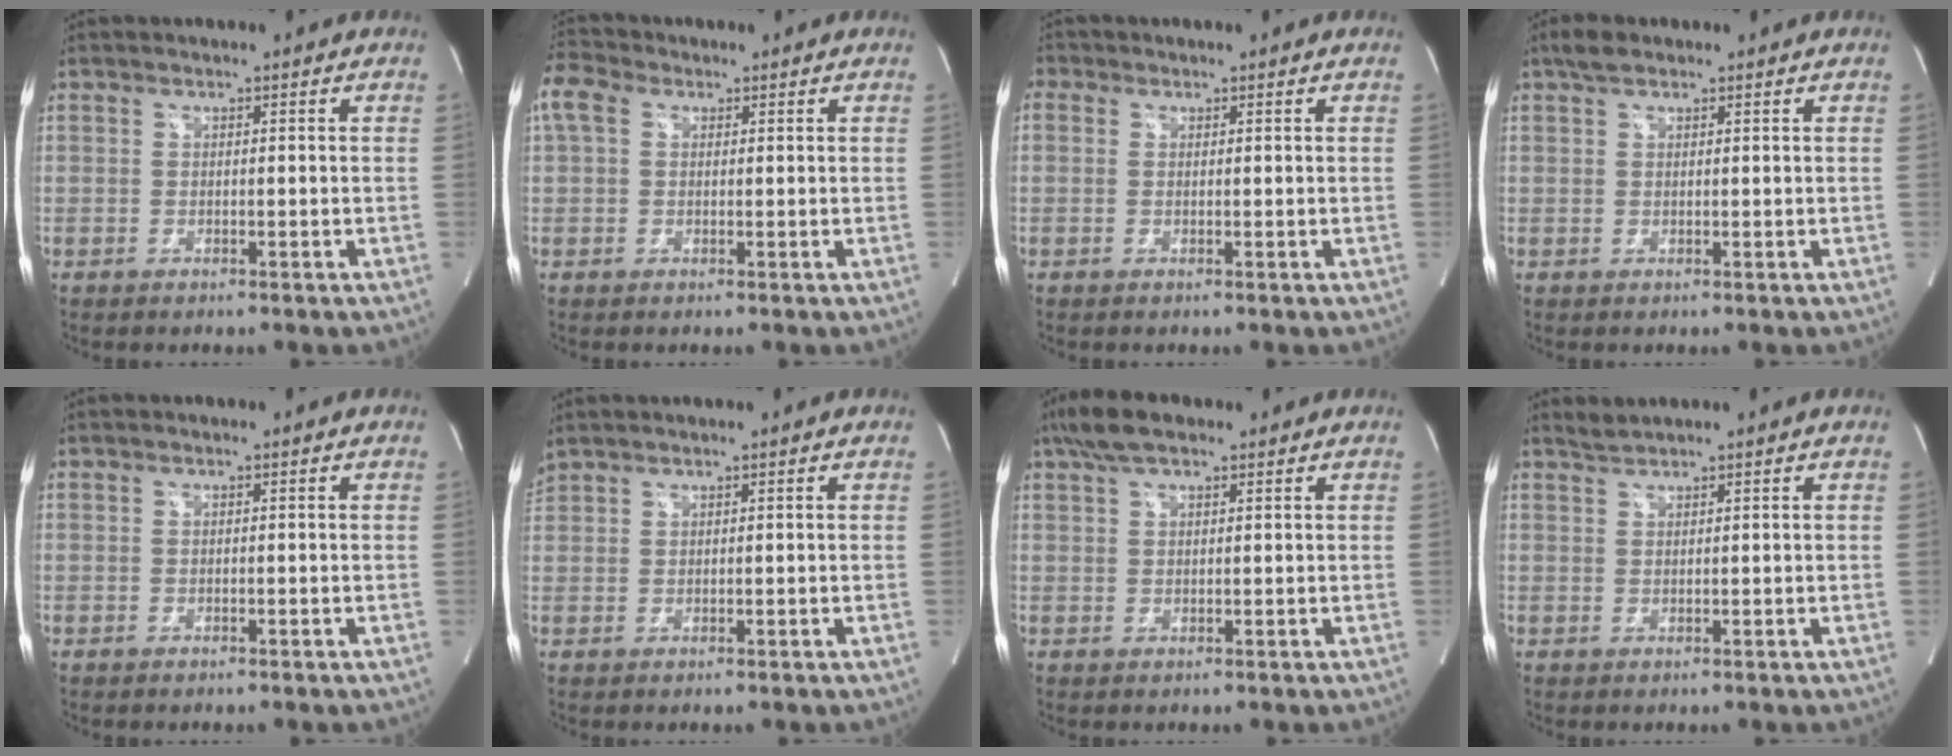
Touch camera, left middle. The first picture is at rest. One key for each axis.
{"total": 5.9, "fx": 2.4, "fy": 4.1, "fz": 3.5, "tx": -0.097, "ty": 0.039, "tz": 0.046}
{"total": 1.8, "fx": 0.7, "fy": 1.6, "fz": 0.6, "tx": -0.010, "ty": 0.010, "tz": 0.010}
{"total": 2.3, "fx": 1.7, "fy": 1.0, "fz": 1.2, "tx": -0.030, "ty": 0.012, "tz": 0.032}
{"total": 0.0}
{"total": 2.7, "fx": 2.5, "fy": 0.1, "fz": 1.0, "tx": -0.034, "ty": 0.032, "tz": 0.054}
{"total": 5.8, "fx": 4.1, "fy": 2.0, "fz": 3.6, "tx": -0.080, "ty": 0.020, "tz": 0.078}
{"total": 1.5, "fx": 1.4, "fy": -0.4, "fz": 0.0, "tx": -0.006, "ty": 0.003, "tz": 0.034}